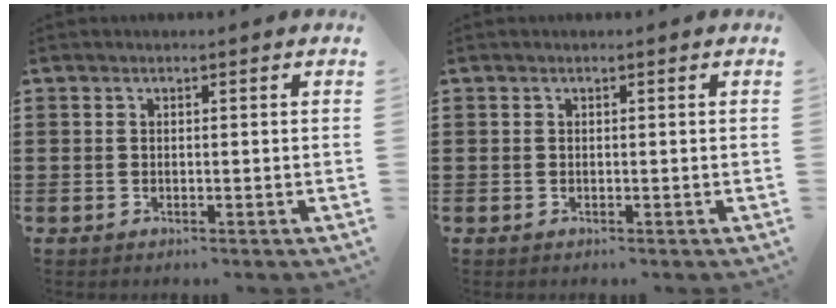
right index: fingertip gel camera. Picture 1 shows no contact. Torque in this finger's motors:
{"motor_torque": [0.00, 0.00, 0.00, 0.00]}